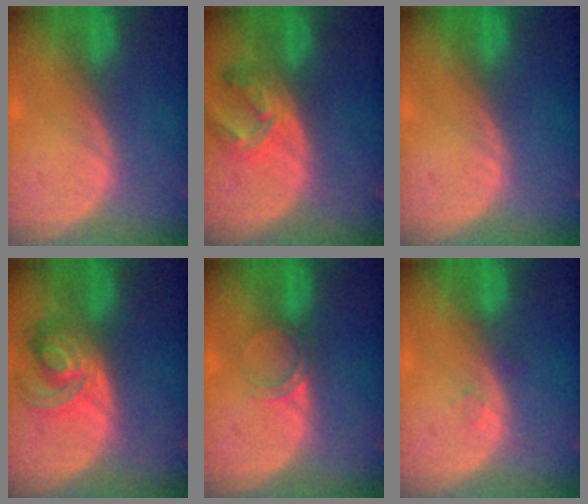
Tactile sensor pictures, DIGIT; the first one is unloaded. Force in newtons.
{"total": 6.9, "press": 6.3, "slide": 3.0}
{"total": 0.0}
{"total": 7.4, "press": 6.7, "slide": 3.2}
{"total": 2.5, "press": 2.1, "slide": 1.2}
{"total": 1.1, "press": 1.0, "slide": 0.1}